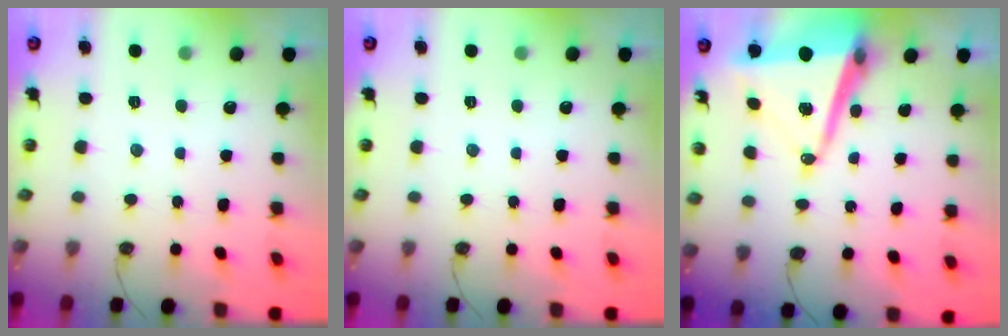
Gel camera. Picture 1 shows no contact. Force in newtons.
{"total": 0.0}
{"total": 14.7, "press": 14.2, "slide": 3.9}